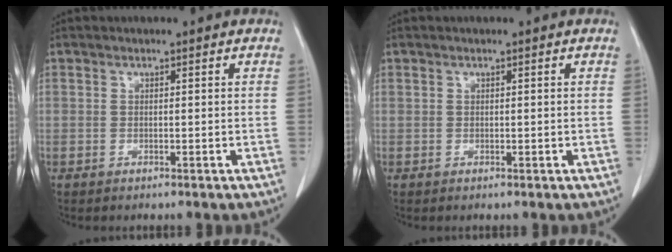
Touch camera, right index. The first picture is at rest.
{"total": 0.0}